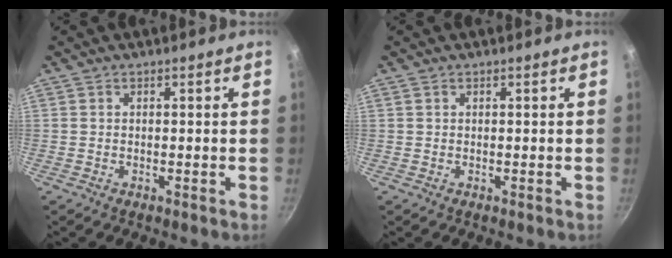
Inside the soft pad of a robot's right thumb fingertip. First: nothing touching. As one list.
[{"total": 0.0}]